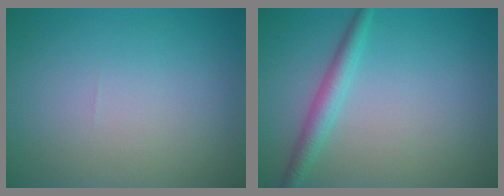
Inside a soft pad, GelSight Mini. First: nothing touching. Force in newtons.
{"total": 2.4, "press": 2.4, "slide": 0.1}